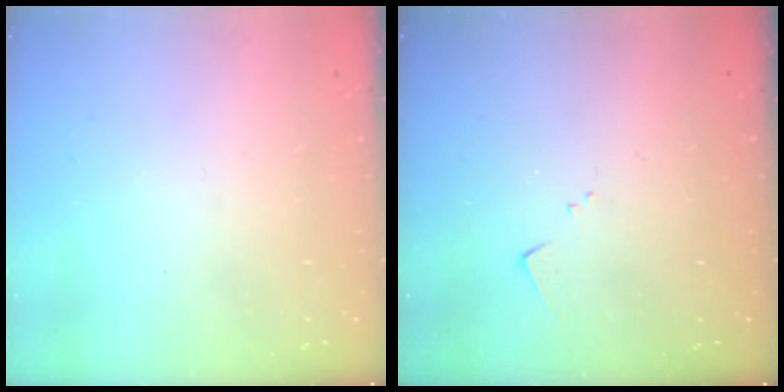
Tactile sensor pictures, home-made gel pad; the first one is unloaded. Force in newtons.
{"total": 4.5, "press": 4.5, "slide": 0.5}